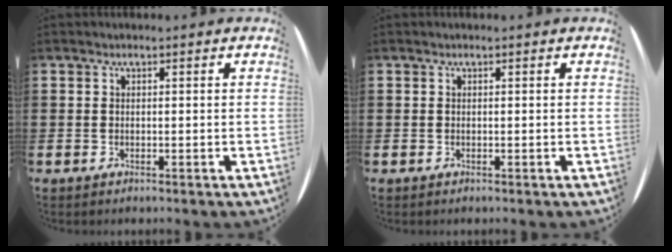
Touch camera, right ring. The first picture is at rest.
{"total": 0.0}